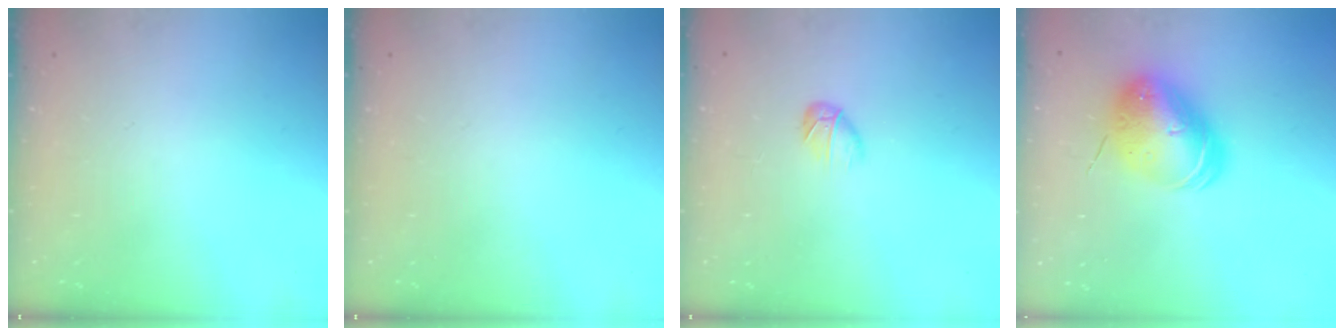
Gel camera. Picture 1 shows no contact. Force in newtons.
{"total": 0.0}
{"total": 3.8, "press": 3.6, "slide": 1.1}
{"total": 13.0, "press": 12.7, "slide": 2.7}